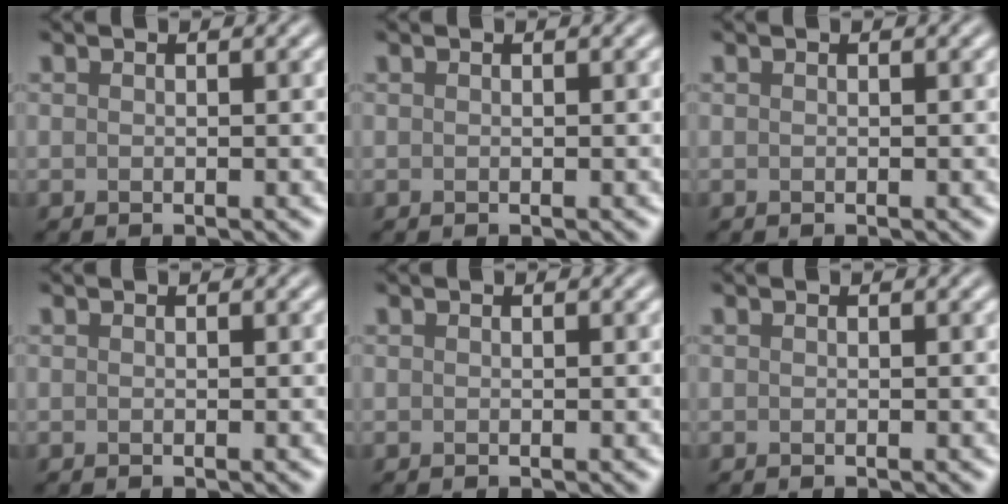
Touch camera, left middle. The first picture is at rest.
{"total": 0.0}
{"total": 0.0}
{"total": 0.0}
{"total": 0.0}
{"total": 0.0}